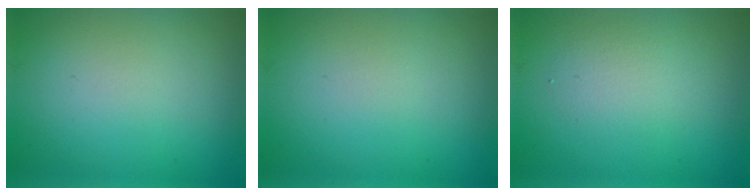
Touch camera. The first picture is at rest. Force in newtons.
{"total": 0.0}
{"total": 2.1, "press": 2.1, "slide": 0.0}